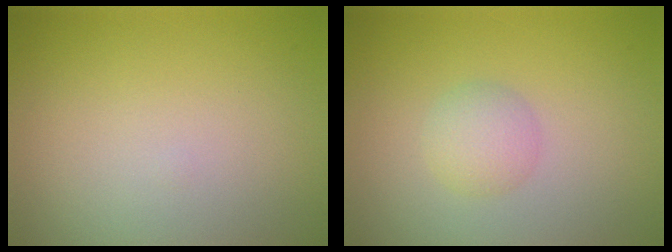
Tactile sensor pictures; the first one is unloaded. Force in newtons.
{"total": 2.0, "press": 2.0, "slide": 0.1}